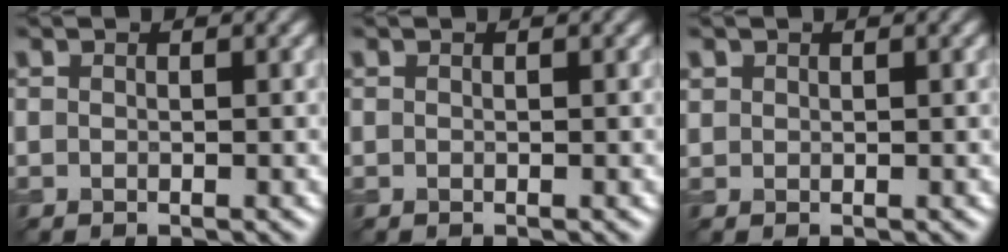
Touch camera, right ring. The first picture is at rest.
{"total": 0.0}
{"total": 0.7, "force": [0.4, 0.5, 0.0], "torque": [0.001, -0.001, 0.012]}